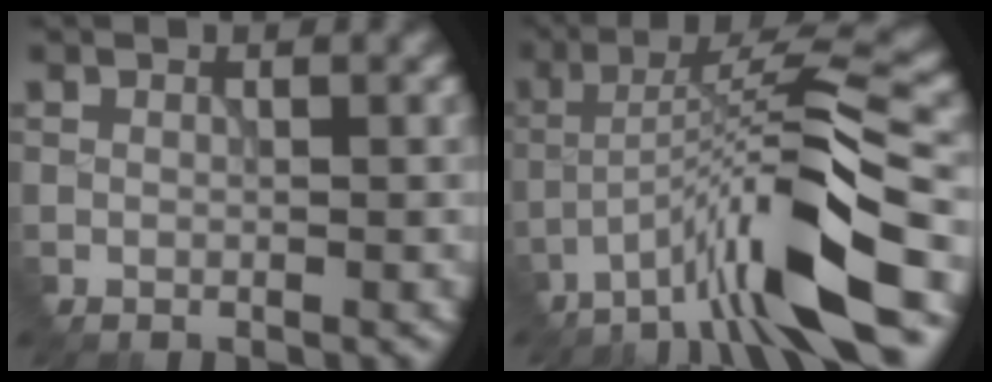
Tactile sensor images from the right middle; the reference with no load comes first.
{"total": 10.3, "force": [-5.7, 1.2, 8.5], "torque": [-0.146, 0.016, -0.100]}